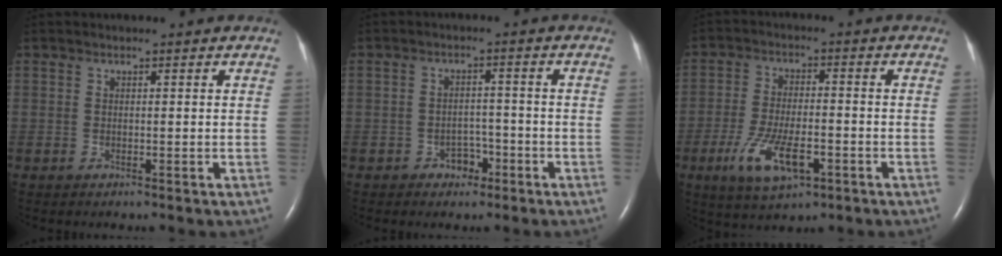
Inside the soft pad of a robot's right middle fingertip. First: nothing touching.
{"total": 3.2, "force": [-1.9, 2.3, 1.2], "torque": [-0.013, 0.009, -0.024]}
{"total": 9.3, "force": [-4.0, 3.1, 7.7], "torque": [-0.159, -0.012, -0.066]}